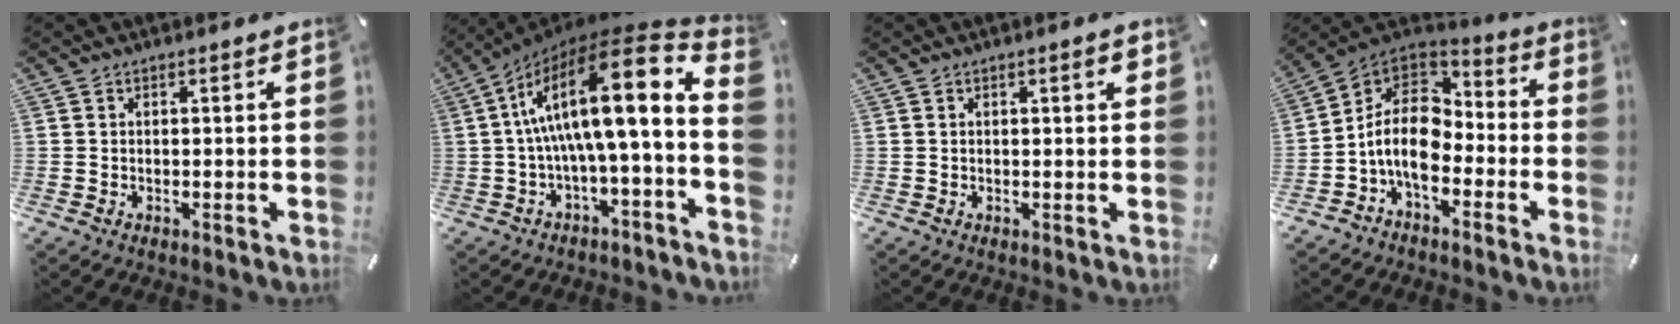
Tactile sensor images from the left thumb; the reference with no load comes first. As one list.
[{"total": 18.9, "force": [3.4, 4.3, 18.1], "torque": [-0.299, -0.045, 0.046]}, {"total": 1.9, "force": [0.8, 0.3, 1.8], "torque": [-0.029, 0.000, 0.010]}, {"total": 13.5, "force": [-4.8, 8.6, 9.3], "torque": [-0.204, 0.017, -0.092]}]